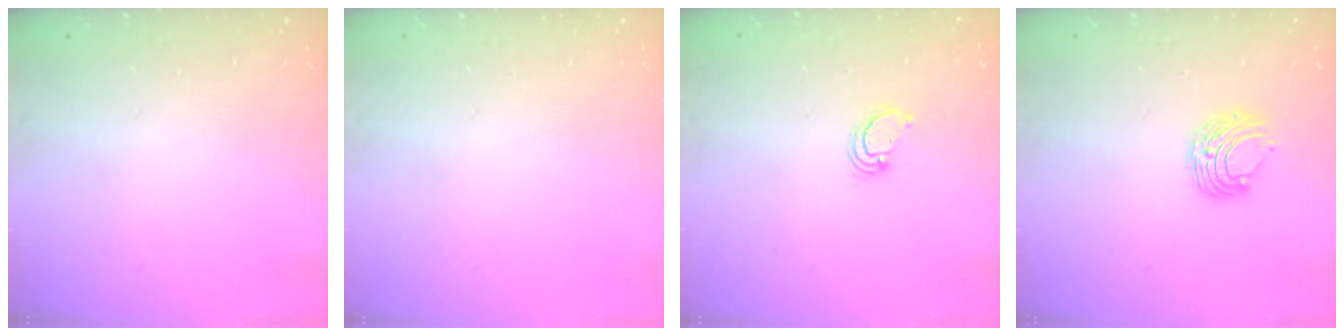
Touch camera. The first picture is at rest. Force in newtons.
{"total": 0.0}
{"total": 2.6, "press": 2.6, "slide": 0.2}
{"total": 7.7, "press": 7.7, "slide": 0.3}